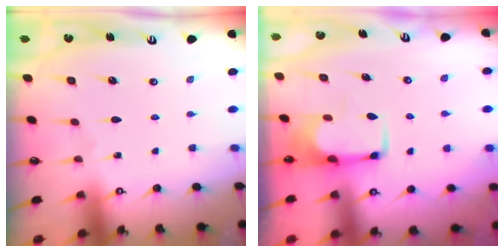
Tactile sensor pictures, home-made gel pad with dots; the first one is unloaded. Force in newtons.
{"total": 1.8, "press": 1.7, "slide": 0.6}